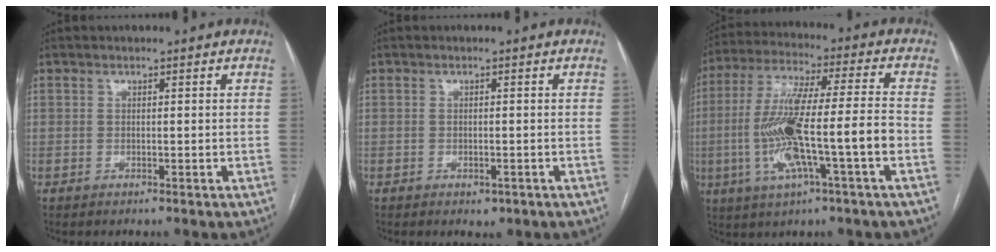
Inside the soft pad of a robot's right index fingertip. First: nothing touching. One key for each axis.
{"total": 1.5, "fx": -0.8, "fy": 0.8, "fz": 1.0, "tx": -0.011, "ty": 0.000, "tz": -0.004}
{"total": 15.5, "fx": -3.6, "fy": 1.0, "fz": 15.0, "tx": -0.297, "ty": 0.008, "tz": -0.063}